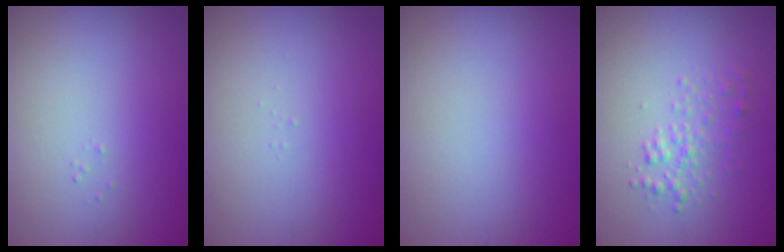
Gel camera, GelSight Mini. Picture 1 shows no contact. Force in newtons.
{"total": 0.0}
{"total": 0.0}
{"total": 1.8, "press": 1.8, "slide": 0.0}